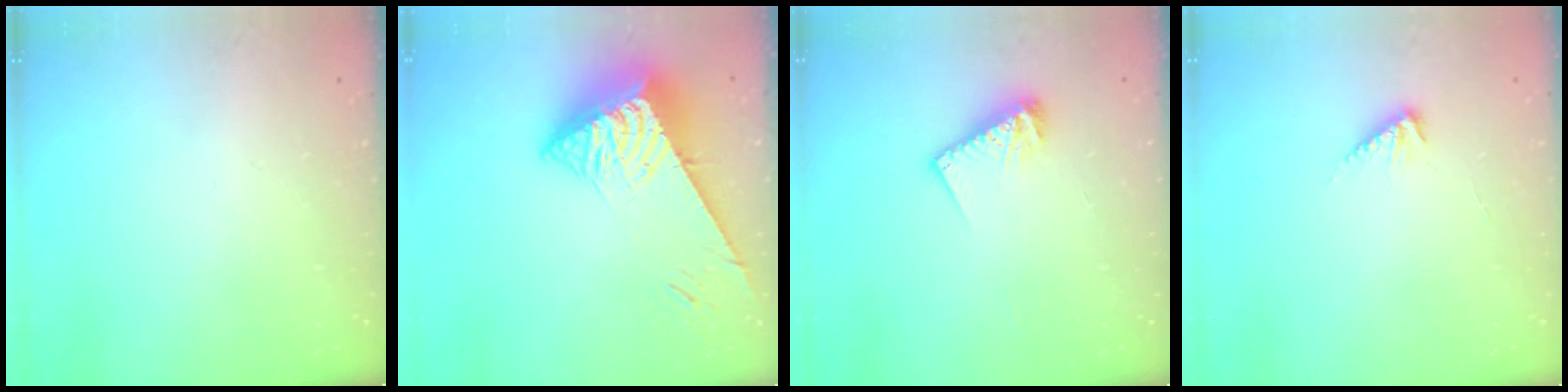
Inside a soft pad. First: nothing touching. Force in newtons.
{"total": 9.8, "press": 9.7, "slide": 1.1}
{"total": 8.2, "press": 8.2, "slide": 0.7}
{"total": 3.3, "press": 3.3, "slide": 0.4}